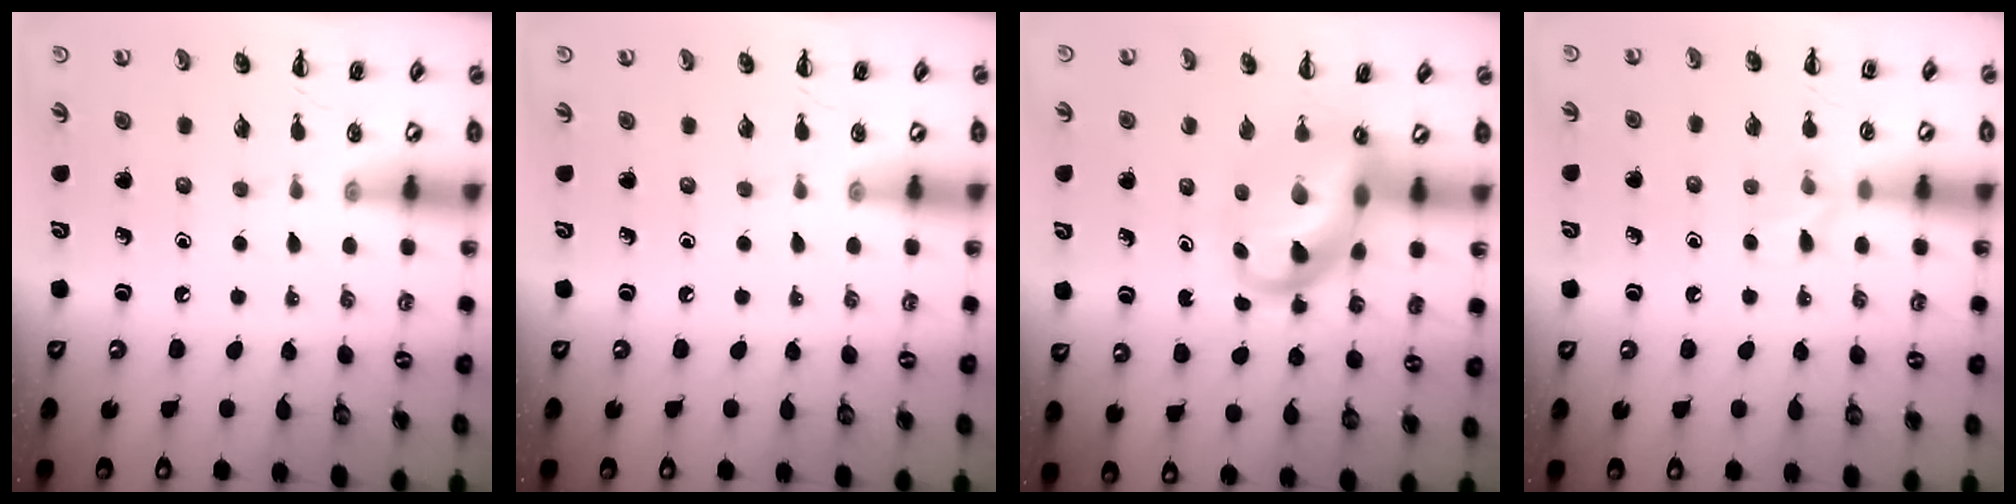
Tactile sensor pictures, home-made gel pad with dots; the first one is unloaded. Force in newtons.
{"total": 0.0}
{"total": 10.0, "press": 9.6, "slide": 2.7}
{"total": 7.0, "press": 6.6, "slide": 2.2}